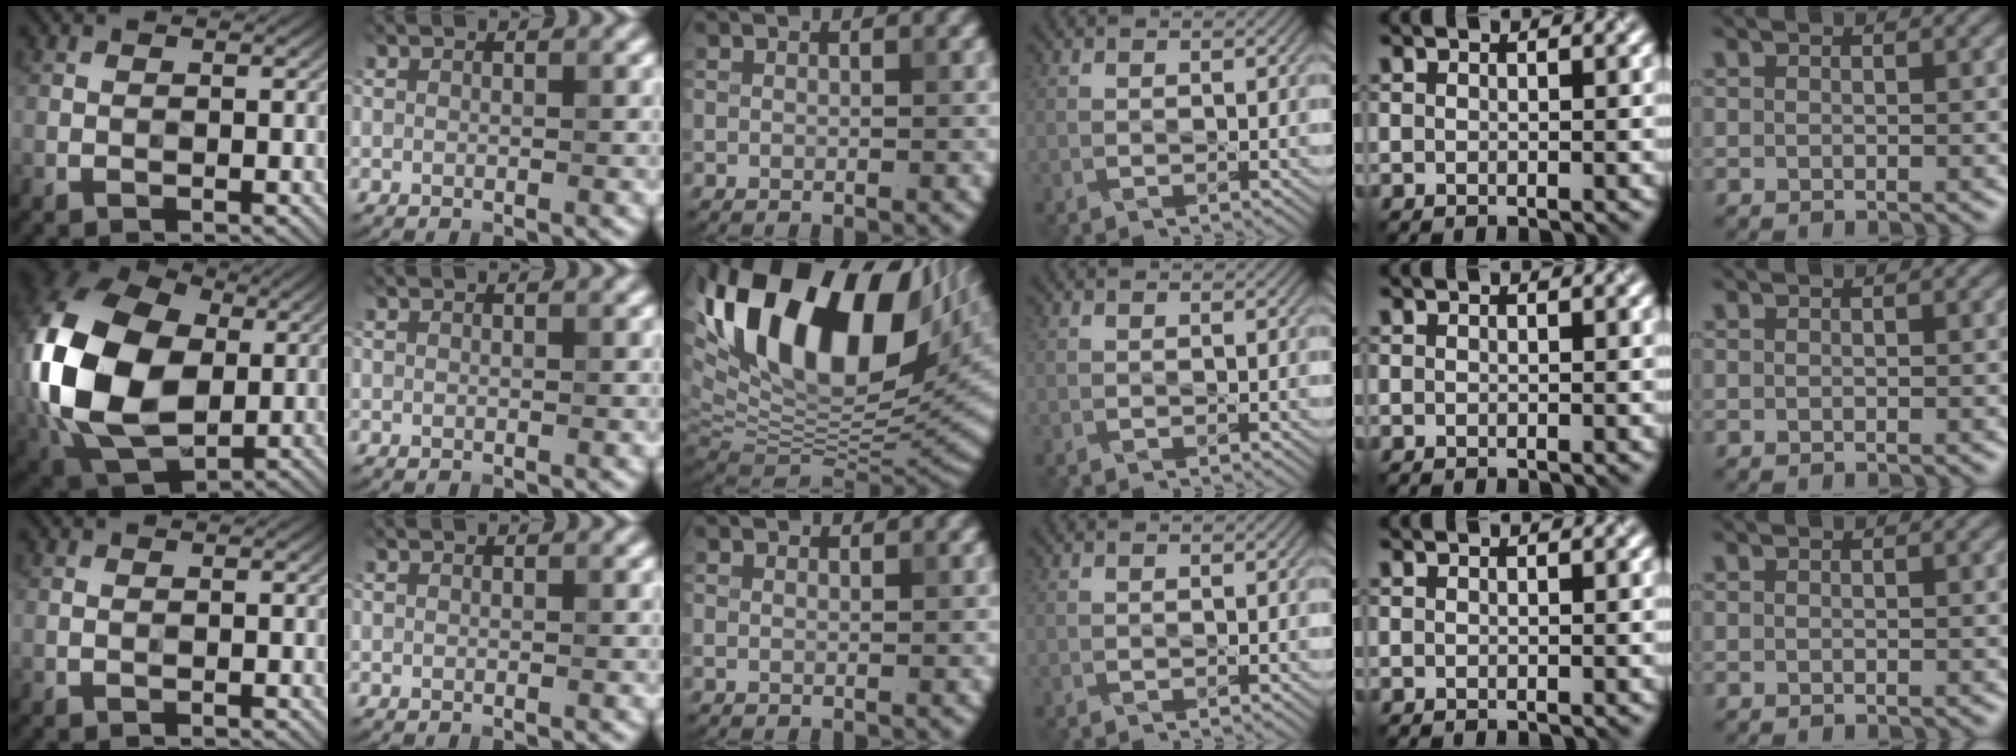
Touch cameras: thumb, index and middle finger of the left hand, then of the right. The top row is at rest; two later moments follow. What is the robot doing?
{"motion": "pour", "object": "watering can"}